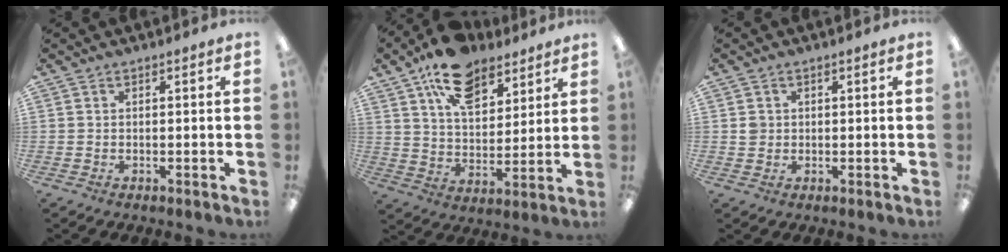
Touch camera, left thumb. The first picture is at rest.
{"total": 14.8, "force": [10.0, 8.0, 7.3], "torque": [-0.116, -0.047, 0.182]}
{"total": 1.8, "force": [0.4, 1.8, 0.4], "torque": [0.000, 0.001, 0.003]}